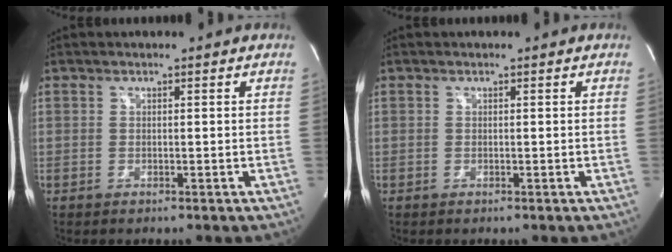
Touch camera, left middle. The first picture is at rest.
{"total": 0.0}